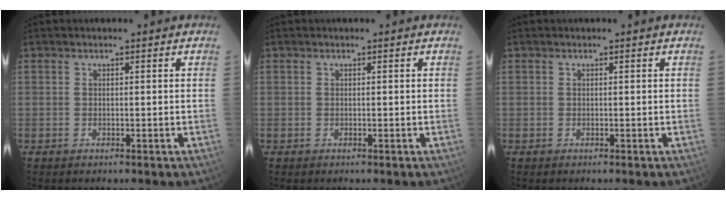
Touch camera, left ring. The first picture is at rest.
{"total": 0.0}
{"total": 0.0}